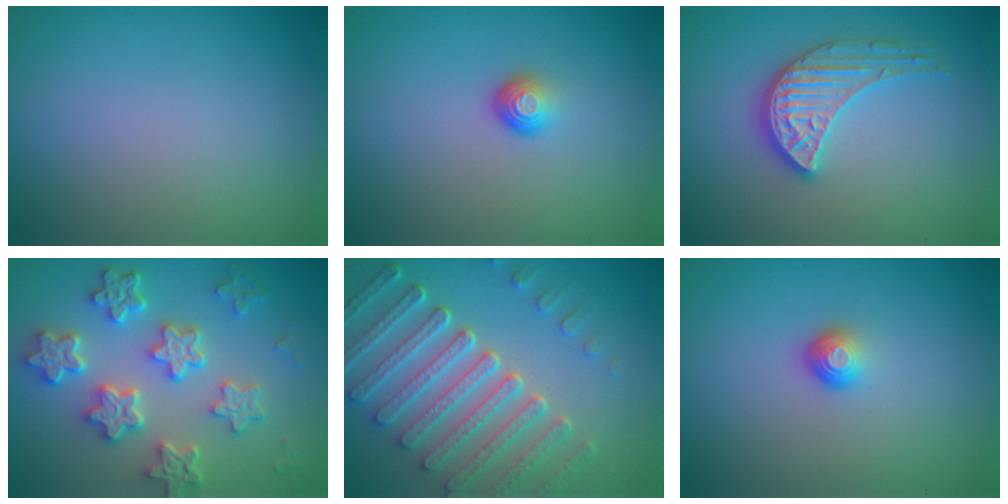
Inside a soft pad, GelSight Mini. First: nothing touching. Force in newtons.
{"total": 1.6, "press": 1.0, "slide": 1.2}
{"total": 3.5, "press": 3.4, "slide": 1.1}
{"total": 5.4, "press": 5.0, "slide": 2.2}
{"total": 7.2, "press": 5.4, "slide": 4.7}
{"total": 1.5, "press": 1.1, "slide": 1.1}